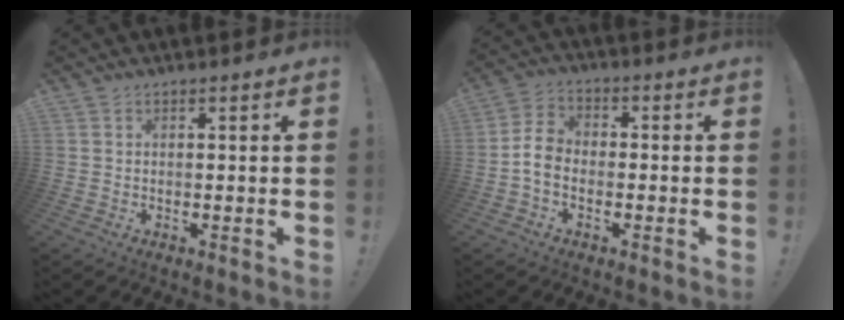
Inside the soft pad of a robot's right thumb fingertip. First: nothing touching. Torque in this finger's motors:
{"motor_torque": [0.32, -0.20, 0.27, 0.02, -0.06]}